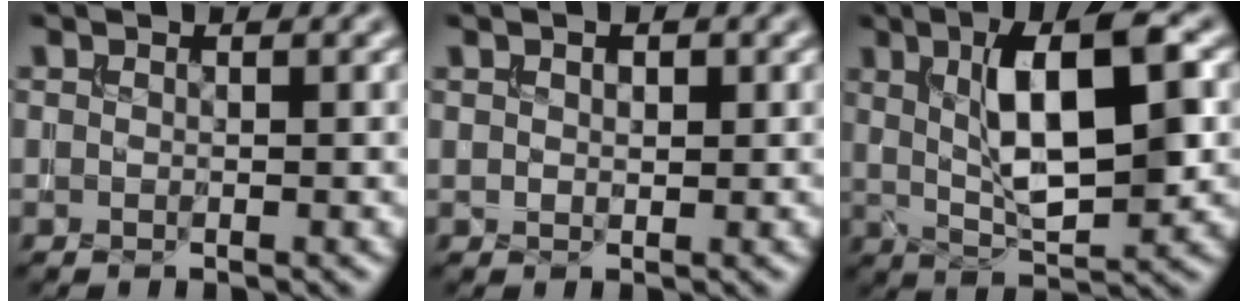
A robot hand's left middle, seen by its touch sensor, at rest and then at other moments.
{"total": 1.2, "force": [0.7, 0.6, 0.8], "torque": [-0.012, 0.001, 0.012]}
{"total": 9.1, "force": [1.9, 3.1, 8.4], "torque": [-0.136, 0.005, 0.032]}